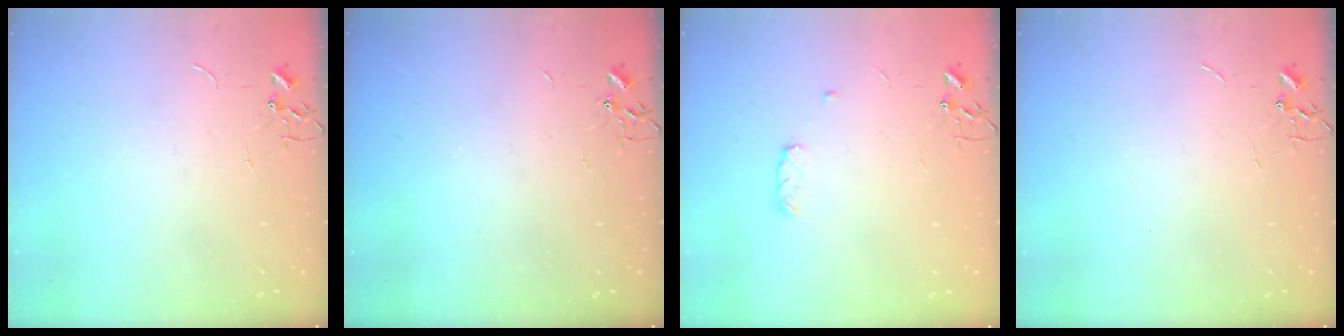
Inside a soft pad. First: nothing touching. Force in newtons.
{"total": 2.3, "press": 2.3, "slide": 0.4}
{"total": 5.0, "press": 4.9, "slide": 0.8}
{"total": 0.0}